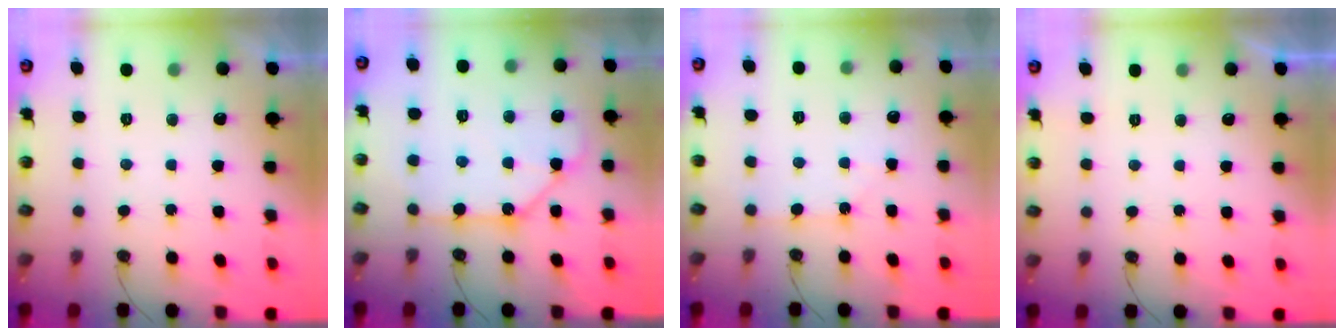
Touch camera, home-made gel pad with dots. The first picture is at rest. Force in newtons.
{"total": 11.2, "press": 11.2, "slide": 1.0}
{"total": 1.7, "press": 1.7, "slide": 0.3}
{"total": 0.0}